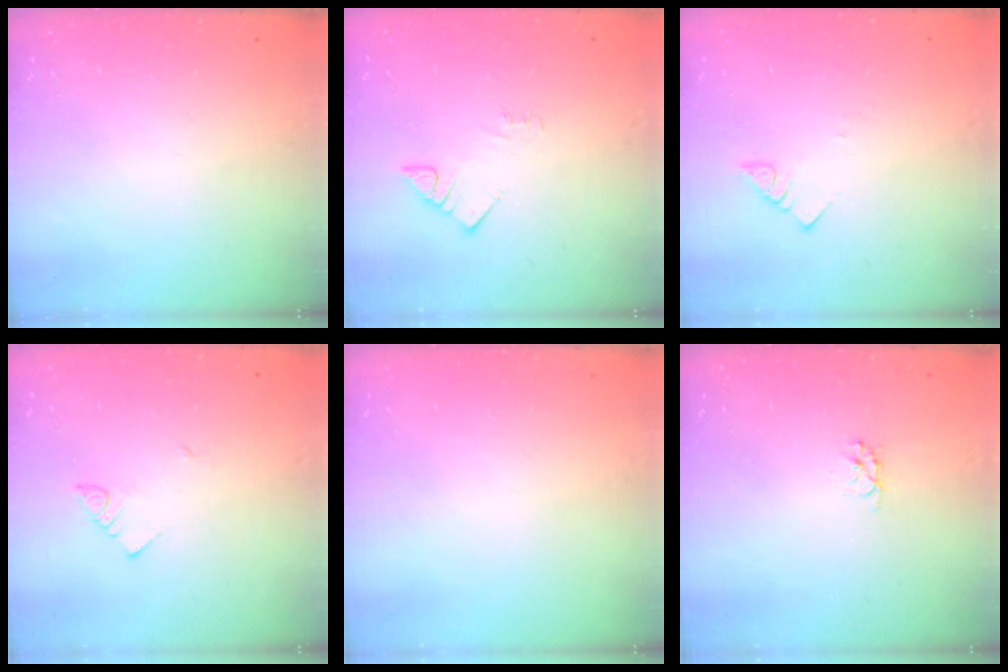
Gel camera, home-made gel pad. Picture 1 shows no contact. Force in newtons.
{"total": 2.8, "press": 2.8, "slide": 0.2}
{"total": 2.8, "press": 2.8, "slide": 0.2}
{"total": 3.2, "press": 3.2, "slide": 0.3}
{"total": 0.0}
{"total": 2.9, "press": 2.9, "slide": 0.3}